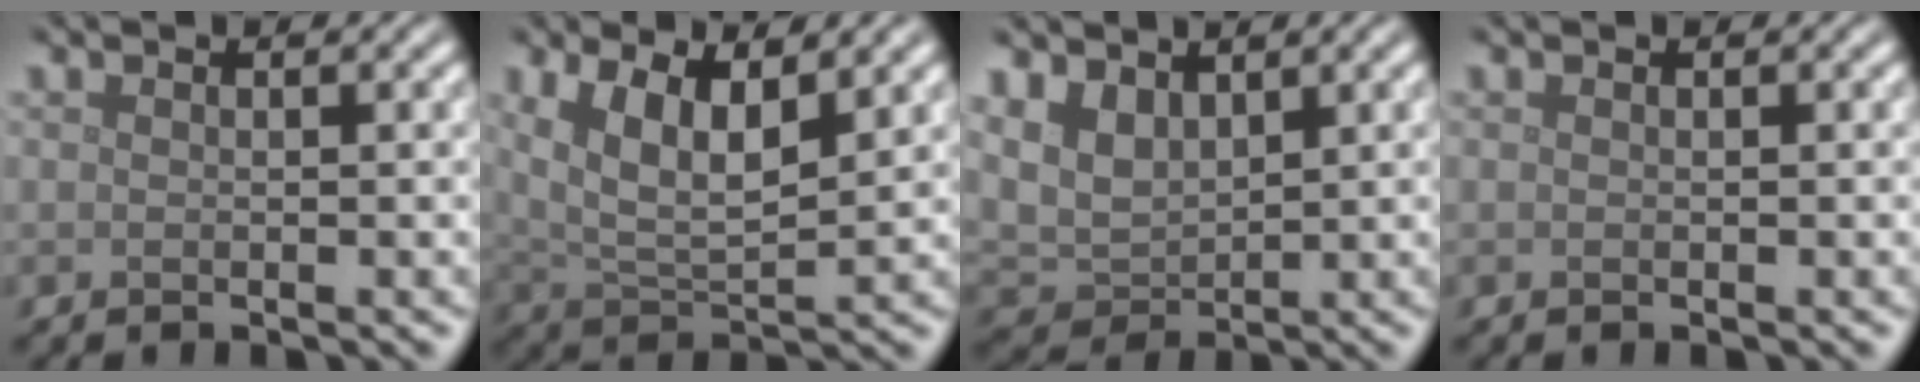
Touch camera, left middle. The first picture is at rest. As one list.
[{"total": 6.9, "force": [2.8, 3.1, 5.5], "torque": [-0.111, 0.001, 0.047]}, {"total": 4.2, "force": [2.4, 2.7, 2.2], "torque": [-0.058, -0.005, 0.043]}, {"total": 0.0}]